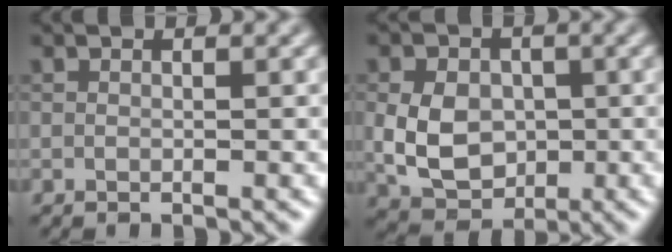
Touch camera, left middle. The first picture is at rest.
{"total": 5.5, "force": [-0.3, 4.2, 3.6], "torque": [-0.072, -0.003, -0.007]}